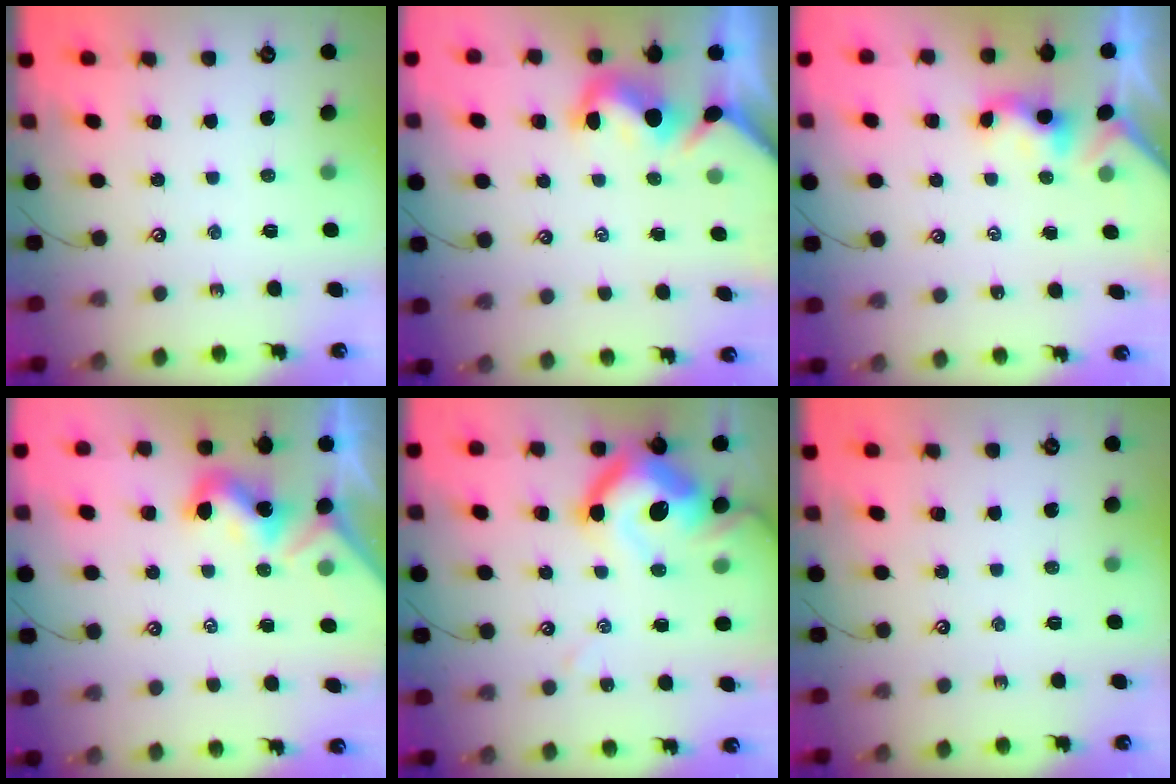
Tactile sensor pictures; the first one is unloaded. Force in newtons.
{"total": 1.5, "press": 1.2, "slide": 0.9}
{"total": 0.6, "press": 0.4, "slide": 0.3}
{"total": 1.8, "press": 1.8, "slide": 0.1}
{"total": 16.5, "press": 16.3, "slide": 2.2}
{"total": 0.0}